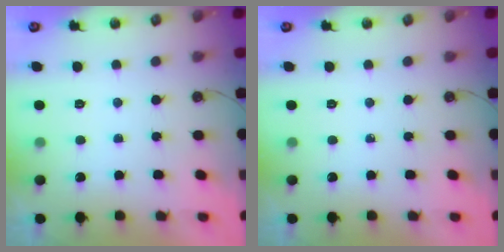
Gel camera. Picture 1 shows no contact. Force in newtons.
{"total": 0.0}